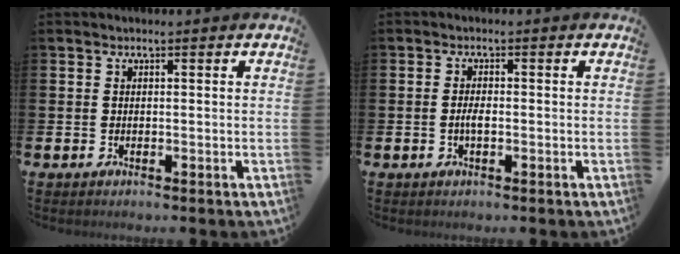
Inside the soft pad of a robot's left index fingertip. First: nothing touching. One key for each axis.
{"total": 1.7, "fx": -0.4, "fy": 0.6, "fz": 1.5, "tx": -0.024, "ty": -0.001, "tz": -0.008}